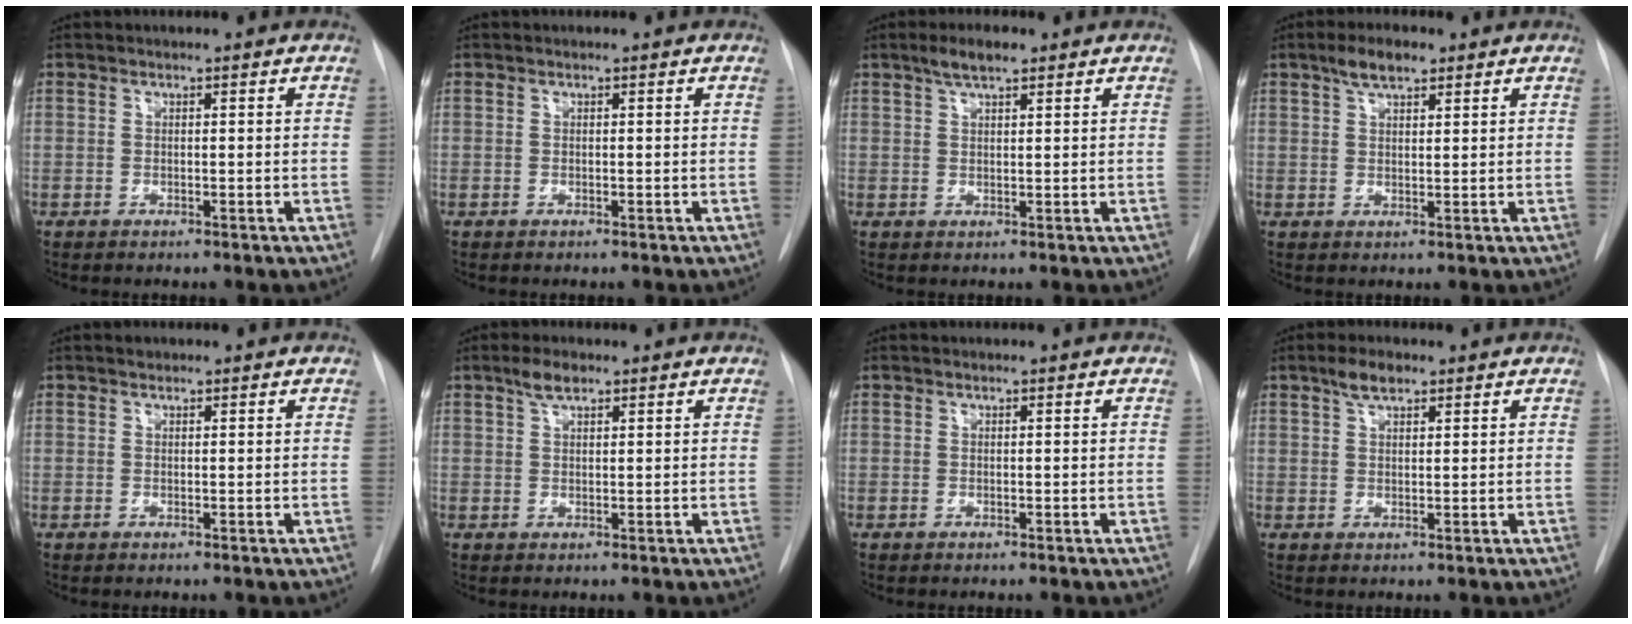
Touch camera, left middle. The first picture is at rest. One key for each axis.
{"total": 0.0}
{"total": 3.7, "fx": 2.6, "fy": 1.0, "fz": 2.5, "tx": -0.049, "ty": 0.009, "tz": 0.045}
{"total": 4.2, "fx": 2.8, "fy": 1.6, "fz": 2.7, "tx": -0.051, "ty": 0.010, "tz": 0.050}
{"total": 0.6, "fx": 0.5, "fy": 0.4, "fz": 0.1, "tx": -0.004, "ty": 0.002, "tz": 0.007}
{"total": 2.8, "fx": 1.9, "fy": 1.0, "fz": 1.8, "tx": -0.036, "ty": 0.007, "tz": 0.036}
{"total": 0.0}
{"total": 3.2, "fx": 2.2, "fy": 1.3, "fz": 2.0, "tx": -0.039, "ty": 0.008, "tz": 0.040}